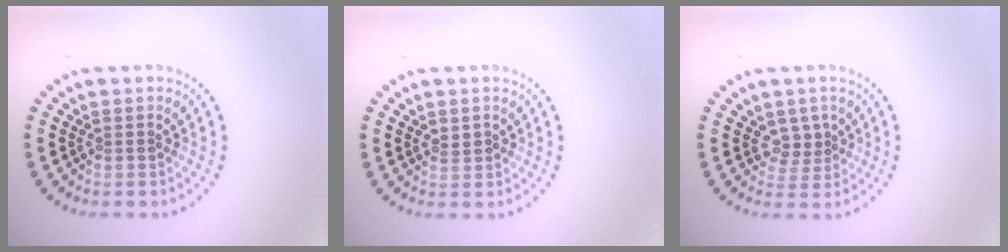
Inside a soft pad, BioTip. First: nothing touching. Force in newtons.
{"total": 0.9, "press": 0.8, "slide": 0.2}
{"total": 1.8, "press": 1.3, "slide": 1.3}